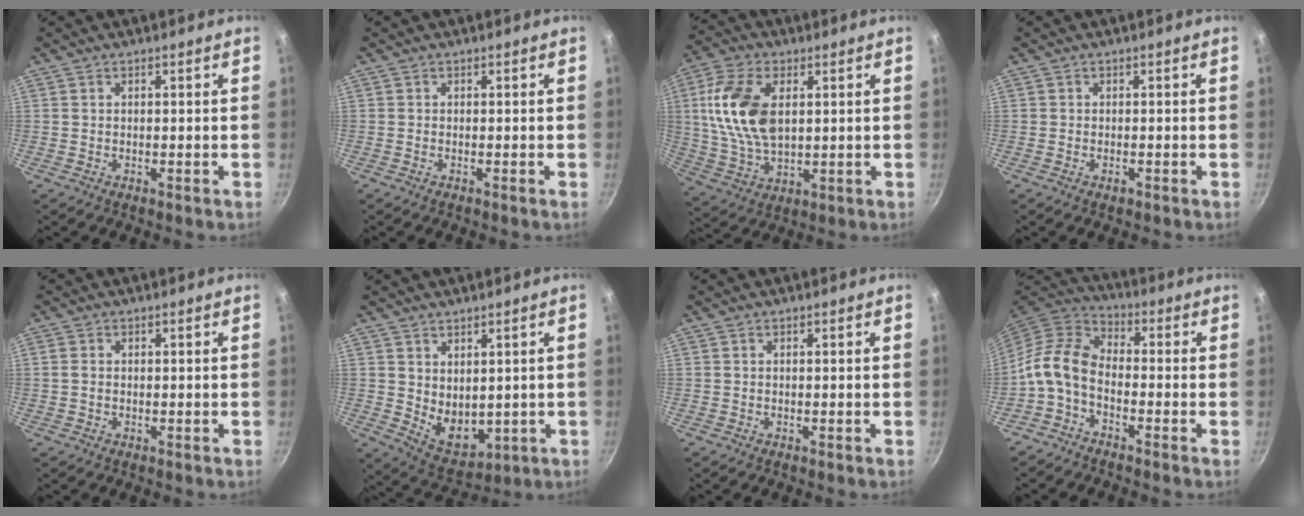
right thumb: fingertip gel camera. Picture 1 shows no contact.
{"total": 0.0}
{"total": 15.0, "force": [3.1, 8.7, 11.8], "torque": [-0.222, -0.007, 0.061]}
{"total": 1.0, "force": [-0.5, 0.6, 0.6], "torque": [-0.009, 0.002, -0.011]}
{"total": 1.3, "force": [0.0, 1.0, 0.8], "torque": [-0.016, 0.002, -0.001]}
{"total": 7.7, "force": [1.7, 5.3, 5.3], "torque": [-0.061, -0.030, 0.053]}
{"total": 0.0}
{"total": 9.4, "force": [-2.9, 5.8, 6.8], "torque": [-0.136, 0.044, -0.073]}